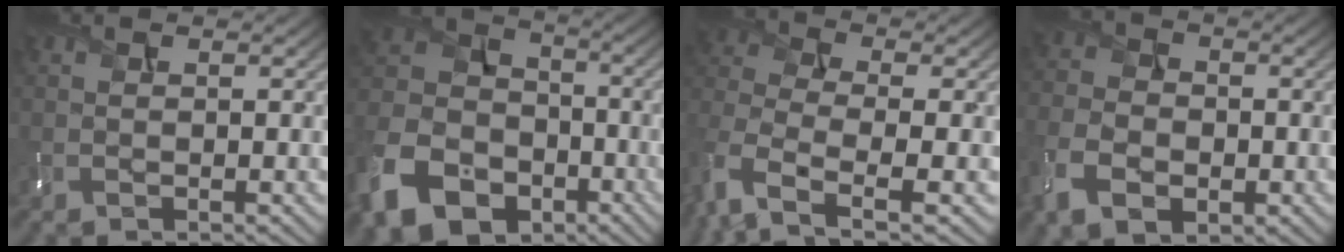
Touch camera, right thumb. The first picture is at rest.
{"total": 15.8, "force": [-8.5, 11.0, 7.5], "torque": [-0.216, -0.046, -0.172]}
{"total": 8.1, "force": [-4.2, 4.0, 5.7], "torque": [-0.140, -0.017, -0.094]}
{"total": 9.1, "force": [-4.0, 6.4, 5.2], "torque": [-0.139, -0.036, -0.074]}